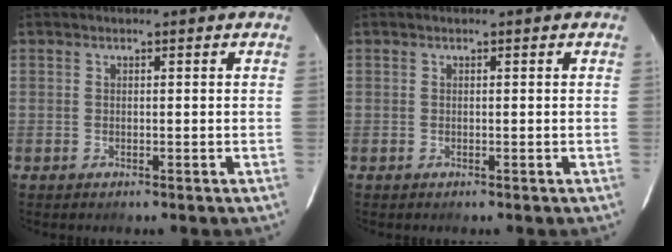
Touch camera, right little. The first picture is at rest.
{"total": 0.0}